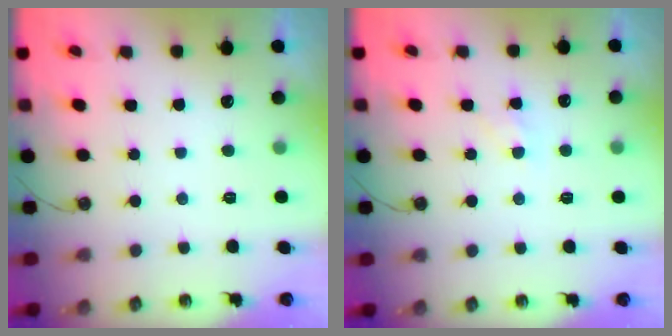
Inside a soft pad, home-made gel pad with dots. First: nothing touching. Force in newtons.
{"total": 6.7, "press": 6.6, "slide": 0.7}